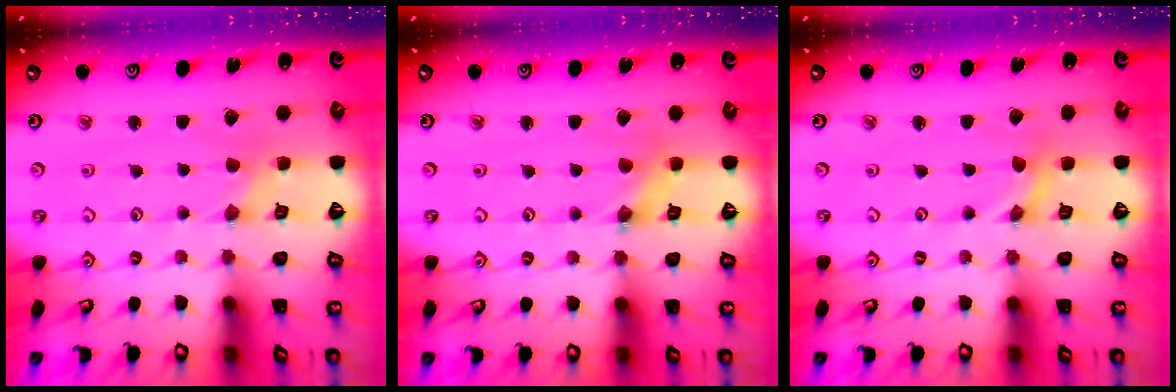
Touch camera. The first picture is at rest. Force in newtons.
{"total": 1.5, "press": 1.4, "slide": 0.3}
{"total": 0.0}